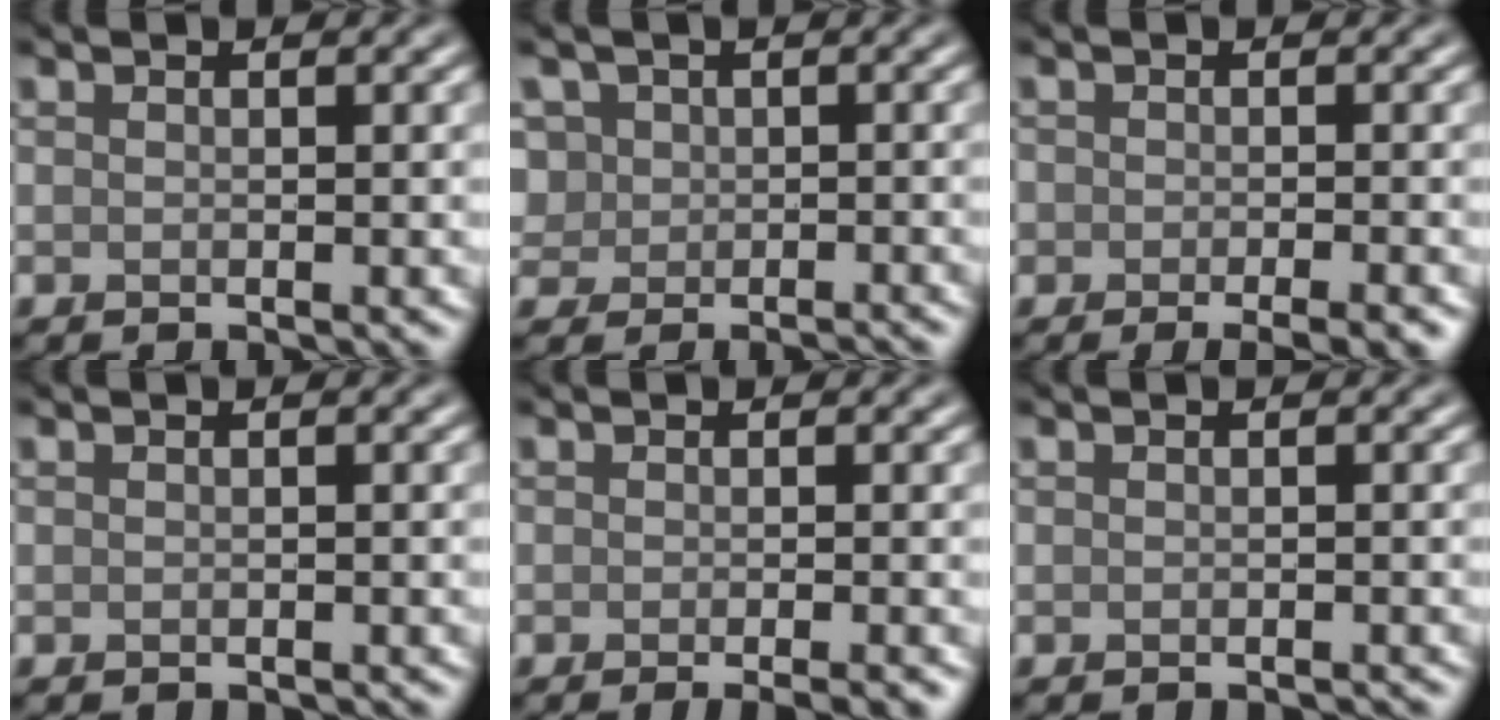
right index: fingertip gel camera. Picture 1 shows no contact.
{"total": 3.7, "force": [0.0, 3.5, 1.0], "torque": [-0.014, 0.016, -0.013]}
{"total": 3.7, "force": [-2.2, 1.5, 2.5], "torque": [-0.026, -0.004, -0.021]}
{"total": 0.0}
{"total": 2.5, "force": [-1.3, 0.6, 2.0], "torque": [-0.016, -0.003, -0.013]}
{"total": 0.7, "force": [-0.6, 0.1, 0.3], "torque": [-0.002, 0.000, -0.007]}